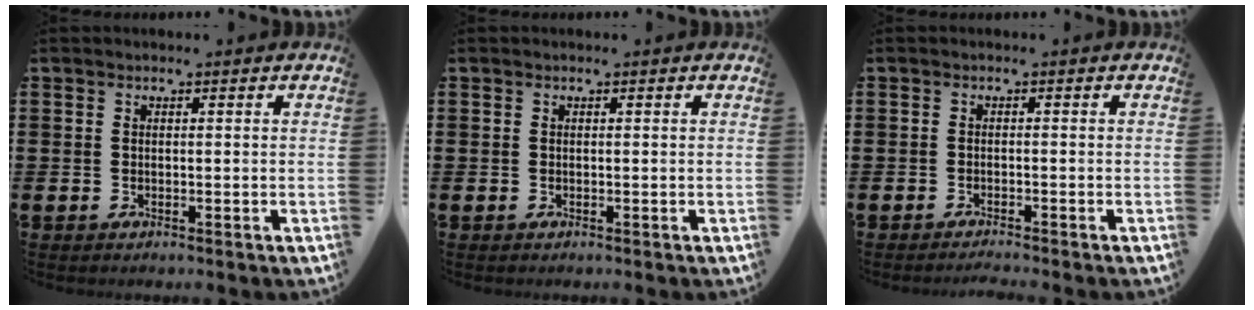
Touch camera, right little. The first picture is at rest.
{"total": 0.0}
{"total": 0.8, "force": [-0.8, -0.1, 0.2], "torque": [-0.003, -0.002, -0.016]}